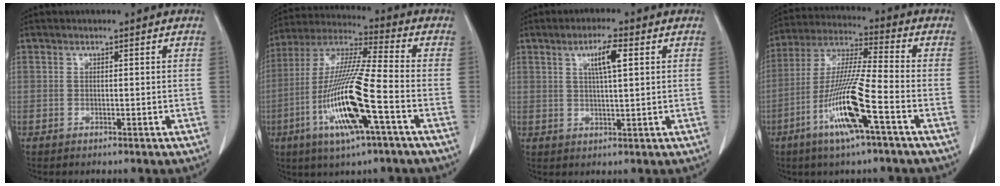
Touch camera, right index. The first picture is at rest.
{"total": 16.9, "force": [-5.7, 0.8, 15.9], "torque": [-0.329, -0.017, -0.110]}
{"total": 5.1, "force": [1.9, 0.5, 4.7], "torque": [-0.084, 0.001, 0.033]}
{"total": 13.7, "force": [-5.7, 0.1, 12.5], "torque": [-0.256, -0.012, -0.112]}